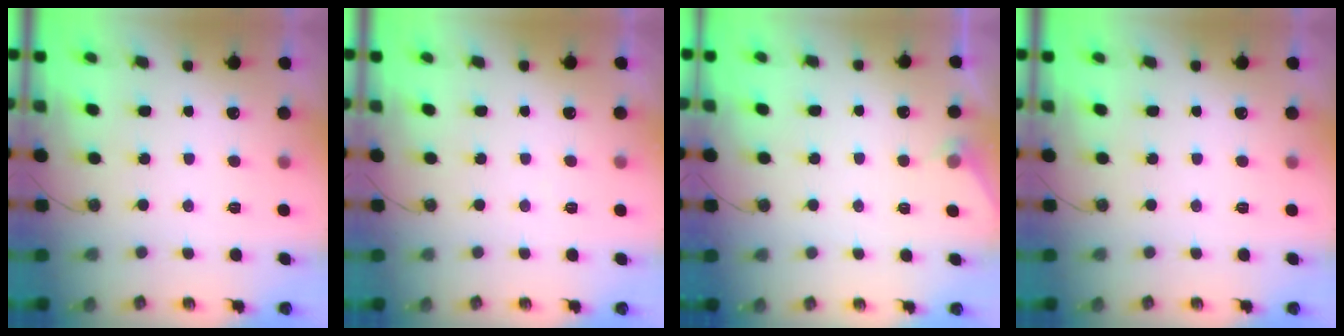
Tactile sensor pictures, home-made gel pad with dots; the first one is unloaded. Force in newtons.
{"total": 2.3, "press": 2.2, "slide": 0.4}
{"total": 2.7, "press": 2.7, "slide": 0.4}
{"total": 0.0}